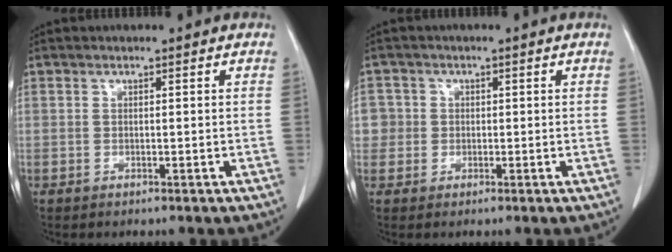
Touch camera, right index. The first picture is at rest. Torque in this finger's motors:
{"motor_torque": [0.06, 0.00, 0.04, 0.01]}